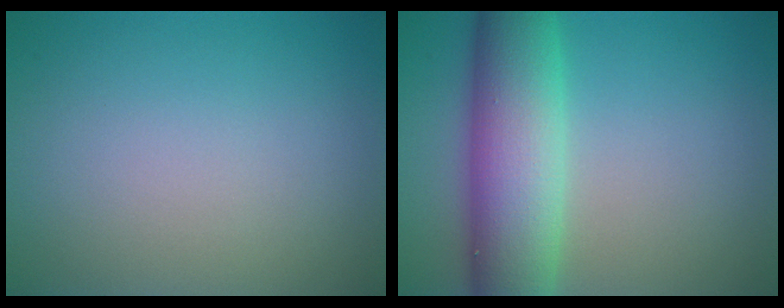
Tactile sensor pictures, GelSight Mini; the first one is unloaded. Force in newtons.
{"total": 9.2, "press": 9.2, "slide": 0.3}